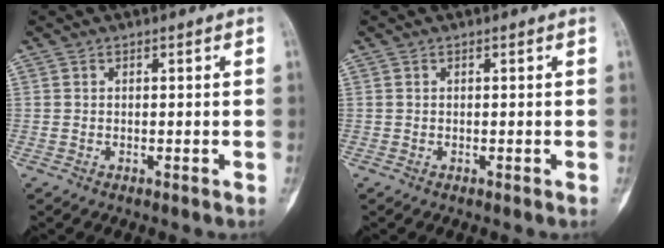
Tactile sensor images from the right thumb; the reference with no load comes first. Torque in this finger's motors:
{"motor_torque": [0.06, 0.06, 0.01, -0.01, 0.00]}